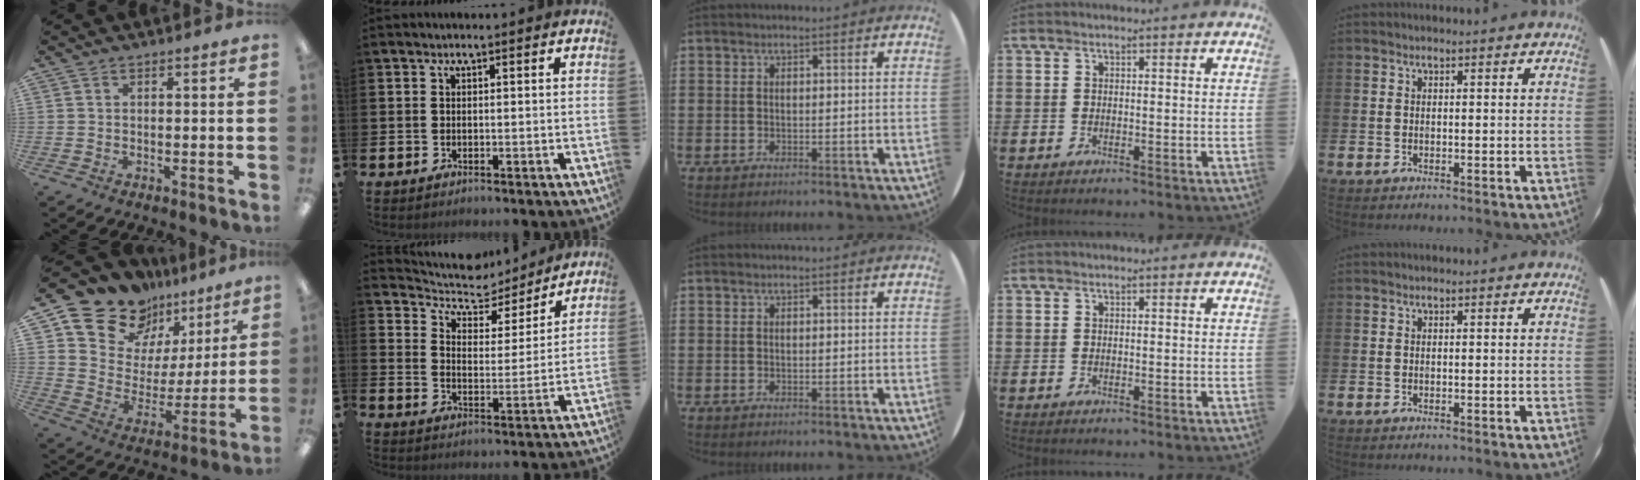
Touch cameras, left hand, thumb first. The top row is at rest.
{"thumb": {"total": 15.0, "force": [11.8, 8.9, 2.6], "torque": [-0.074, -0.096, 0.221]}, "index": {"total": 6.5, "force": [5.9, 2.4, 1.0], "torque": [-0.052, -0.047, 0.100]}}